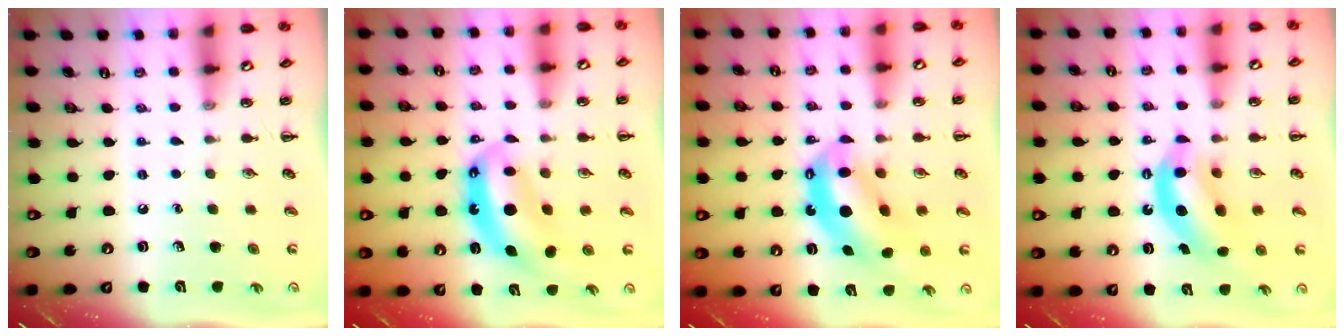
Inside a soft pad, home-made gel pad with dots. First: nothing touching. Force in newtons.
{"total": 8.6, "press": 8.4, "slide": 1.9}
{"total": 12.6, "press": 12.2, "slide": 3.3}
{"total": 9.6, "press": 9.3, "slide": 2.3}